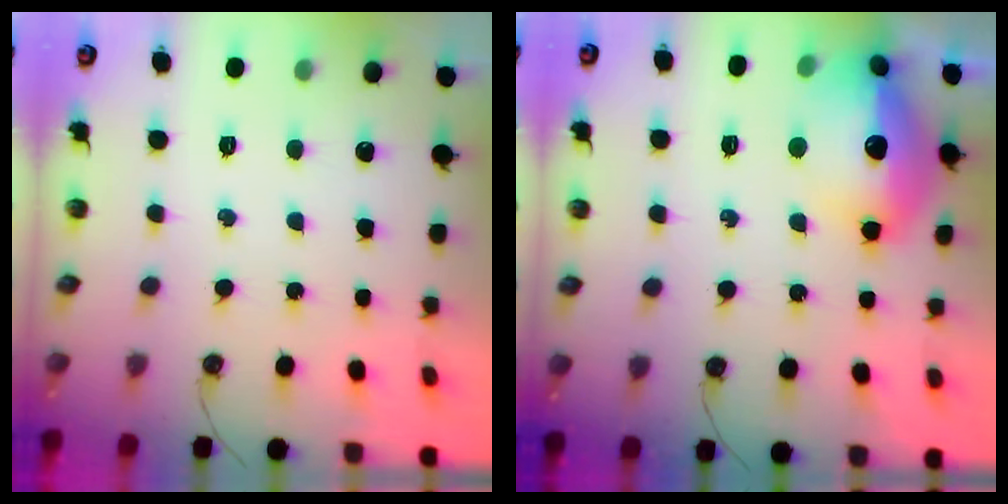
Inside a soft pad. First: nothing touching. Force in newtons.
{"total": 19.3, "press": 19.2, "slide": 1.5}